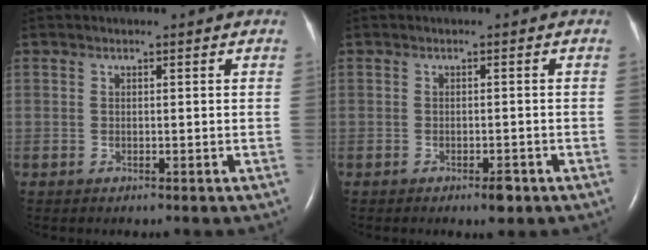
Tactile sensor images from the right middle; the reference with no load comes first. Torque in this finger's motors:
{"motor_torque": [0.37, -0.38, 0.10, 0.02]}